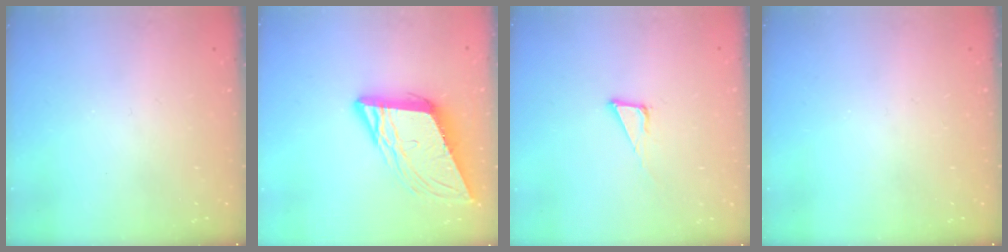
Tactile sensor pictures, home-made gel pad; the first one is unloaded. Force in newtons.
{"total": 11.6, "press": 11.2, "slide": 2.9}
{"total": 4.3, "press": 4.3, "slide": 0.2}
{"total": 0.0}